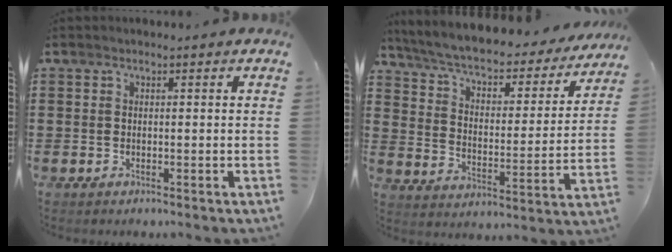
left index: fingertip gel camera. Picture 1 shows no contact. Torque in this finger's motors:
{"motor_torque": [1.66, -0.48, 1.05, 0.21]}